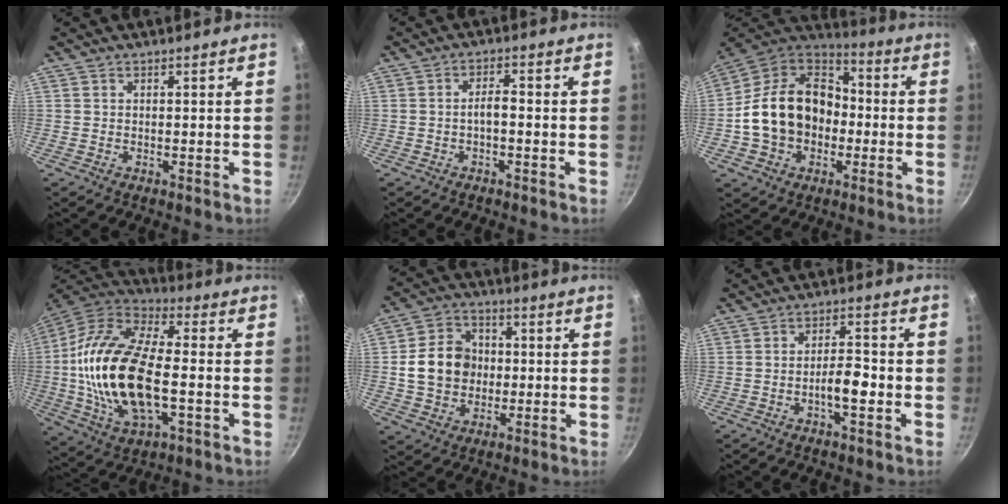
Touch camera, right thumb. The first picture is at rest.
{"total": 2.6, "force": [-0.9, 1.0, 2.3], "torque": [-0.038, 0.018, -0.018]}
{"total": 20.4, "force": [-2.1, 15.8, 12.7], "torque": [-0.202, 0.053, -0.040]}
{"total": 23.7, "force": [-2.0, 11.8, 20.4], "torque": [-0.399, 0.025, -0.043]}
{"total": 12.0, "force": [0.1, 10.0, 6.6], "torque": [-0.088, 0.019, -0.003]}
{"total": 5.5, "force": [-1.9, 2.0, 4.7], "torque": [-0.064, 0.026, -0.032]}